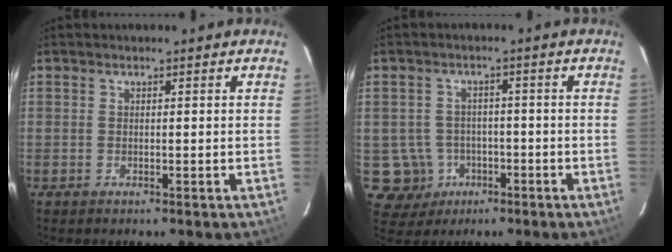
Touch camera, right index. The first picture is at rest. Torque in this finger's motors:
{"motor_torque": [-0.50, 0.05, -1.05, -0.21]}